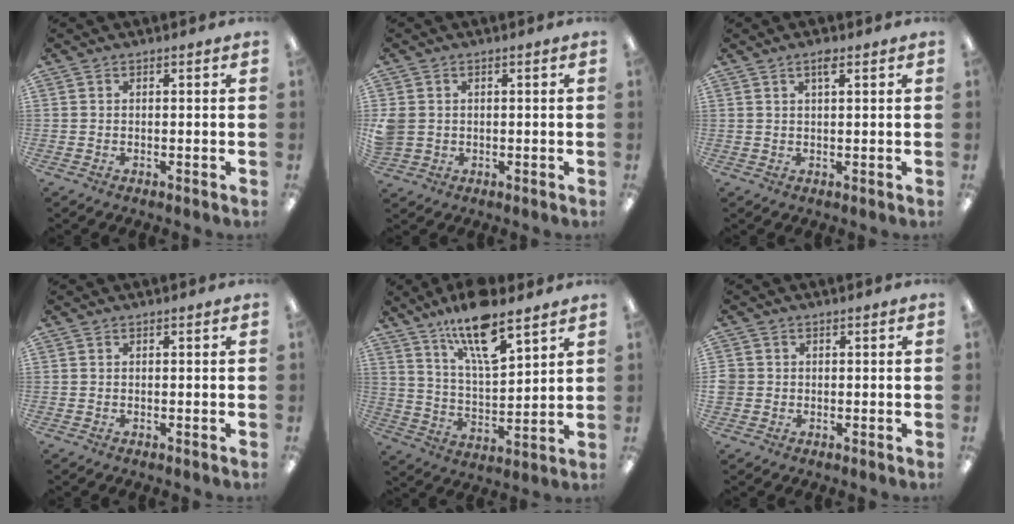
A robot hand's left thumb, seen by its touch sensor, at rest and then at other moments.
{"total": 3.4, "force": [0.3, 3.1, 1.1], "torque": [-0.023, 0.007, 0.009]}
{"total": 2.3, "force": [1.5, 0.5, 1.6], "torque": [-0.028, 0.001, 0.024]}
{"total": 0.0}
{"total": 15.7, "force": [11.4, 4.7, 9.6], "torque": [-0.165, -0.056, 0.191]}
{"total": 2.1, "force": [0.1, 2.1, 0.4], "torque": [-0.007, 0.003, 0.001]}